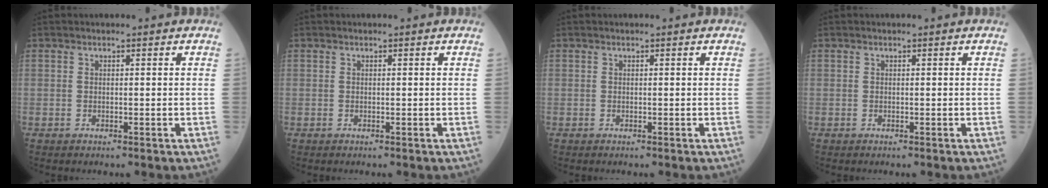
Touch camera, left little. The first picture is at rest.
{"total": 0.0}
{"total": 0.0}
{"total": 0.0}